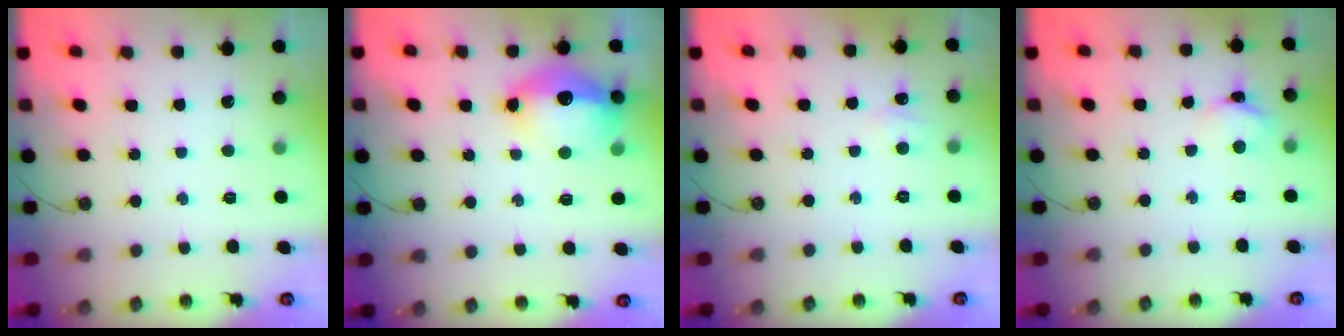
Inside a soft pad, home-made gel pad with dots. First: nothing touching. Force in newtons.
{"total": 14.7, "press": 14.7, "slide": 1.5}
{"total": 5.1, "press": 5.0, "slide": 0.7}
{"total": 3.6, "press": 3.6, "slide": 0.2}